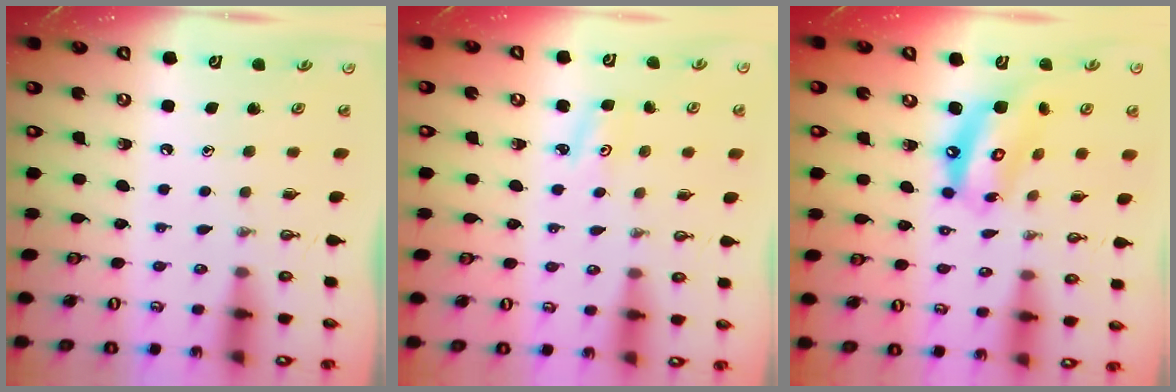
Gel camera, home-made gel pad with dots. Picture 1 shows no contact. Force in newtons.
{"total": 3.1, "press": 3.1, "slide": 0.3}
{"total": 13.3, "press": 13.2, "slide": 1.5}